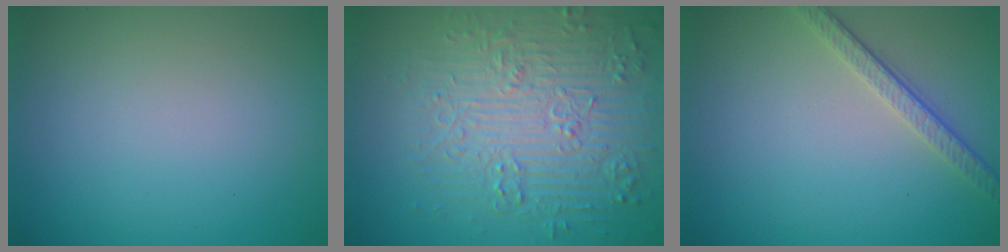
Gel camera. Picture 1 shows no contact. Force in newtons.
{"total": 7.5, "press": 5.9, "slide": 4.6}
{"total": 2.6, "press": 2.0, "slide": 1.7}